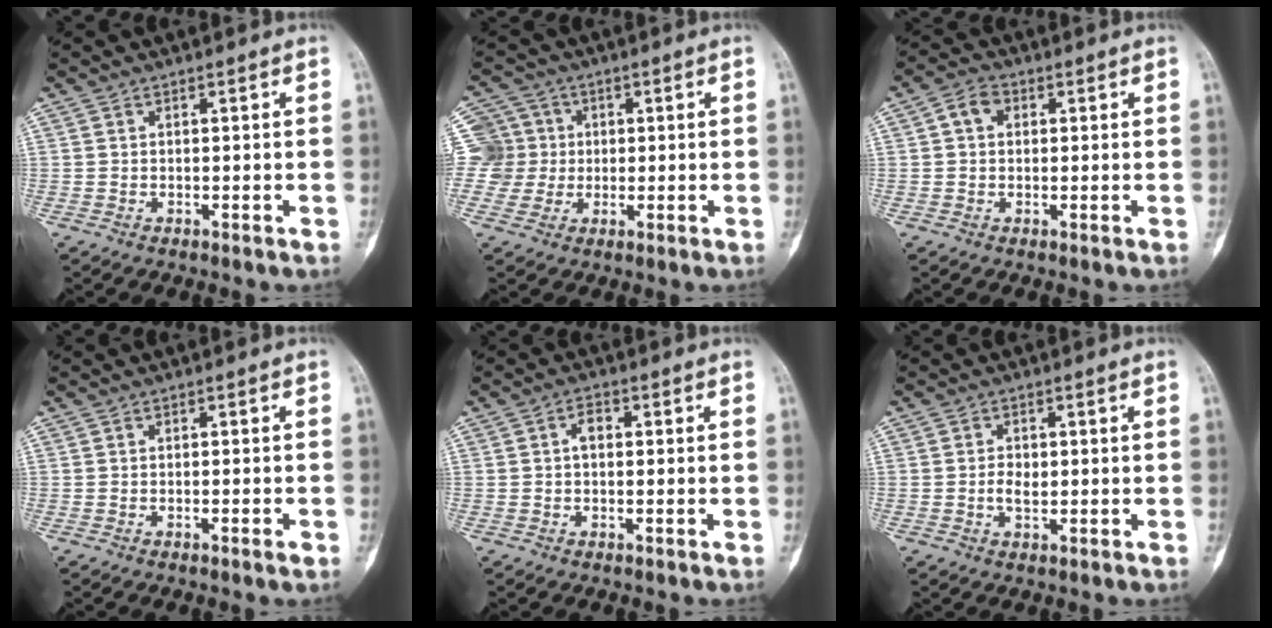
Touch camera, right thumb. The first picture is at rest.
{"total": 9.2, "force": [1.0, 9.1, 1.3], "torque": [-0.005, 0.025, 0.020]}
{"total": 3.7, "force": [0.8, 2.9, 2.2], "torque": [-0.030, 0.011, 0.009]}
{"total": 1.2, "force": [-0.7, 0.2, 1.0], "torque": [-0.018, -0.001, -0.010]}
{"total": 2.5, "force": [0.2, 1.5, 1.9], "torque": [-0.025, 0.009, -0.002]}
{"total": 2.6, "force": [-0.2, 1.7, 2.0], "torque": [-0.030, 0.002, -0.003]}